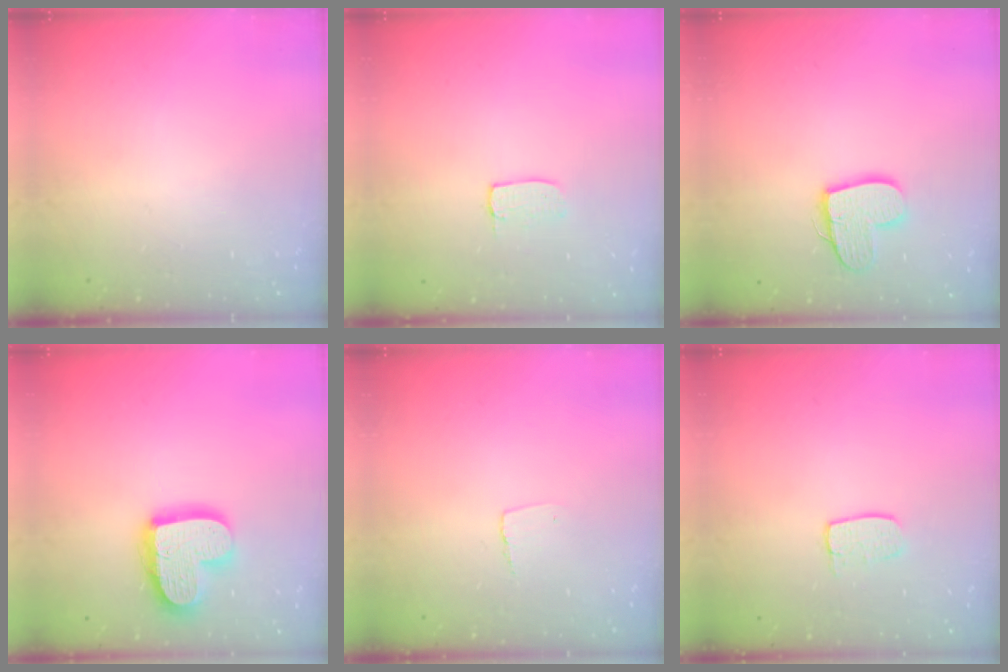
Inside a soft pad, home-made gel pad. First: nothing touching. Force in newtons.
{"total": 3.4, "press": 3.4, "slide": 0.1}
{"total": 11.9, "press": 11.8, "slide": 1.1}
{"total": 16.4, "press": 16.4, "slide": 1.0}
{"total": 4.1, "press": 4.1, "slide": 0.2}
{"total": 5.6, "press": 5.6, "slide": 0.4}